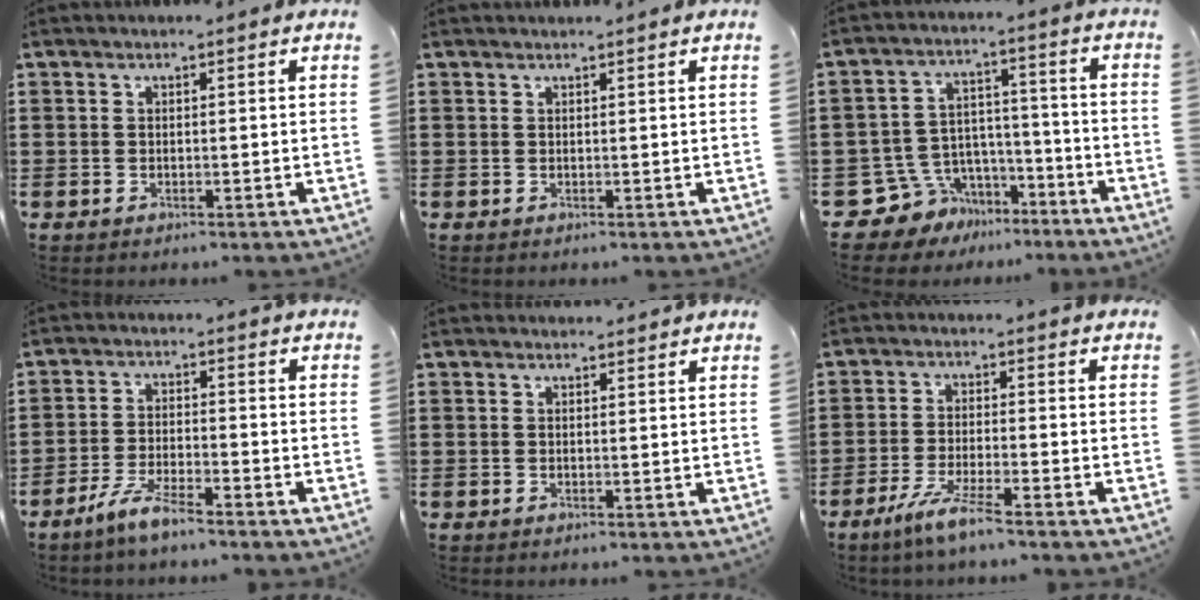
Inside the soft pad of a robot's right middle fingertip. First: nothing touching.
{"total": 0.6, "force": [0.6, -0.1, 0.1], "torque": [-0.002, 0.001, 0.011]}
{"total": 7.1, "force": [-5.1, 4.9, 0.4], "torque": [-0.046, 0.002, -0.102]}
{"total": 5.0, "force": [-4.2, 0.3, 2.7], "torque": [-0.065, -0.009, -0.082]}
{"total": 0.8, "force": [0.7, 0.2, 0.0], "torque": [0.005, -0.002, 0.013]}
{"total": 5.5, "force": [-4.2, 0.0, 3.6], "torque": [-0.084, -0.017, -0.079]}